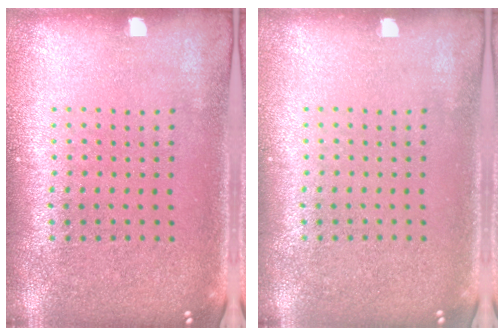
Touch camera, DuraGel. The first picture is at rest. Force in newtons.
{"total": 0.0}